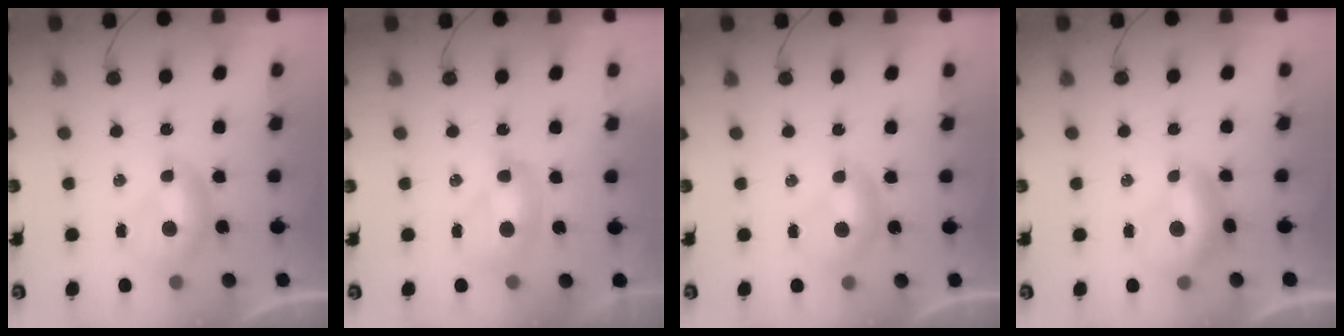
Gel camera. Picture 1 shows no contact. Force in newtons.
{"total": 2.1, "press": 2.1, "slide": 0.2}
{"total": 0.0}
{"total": 0.5, "press": 0.1, "slide": 0.5}